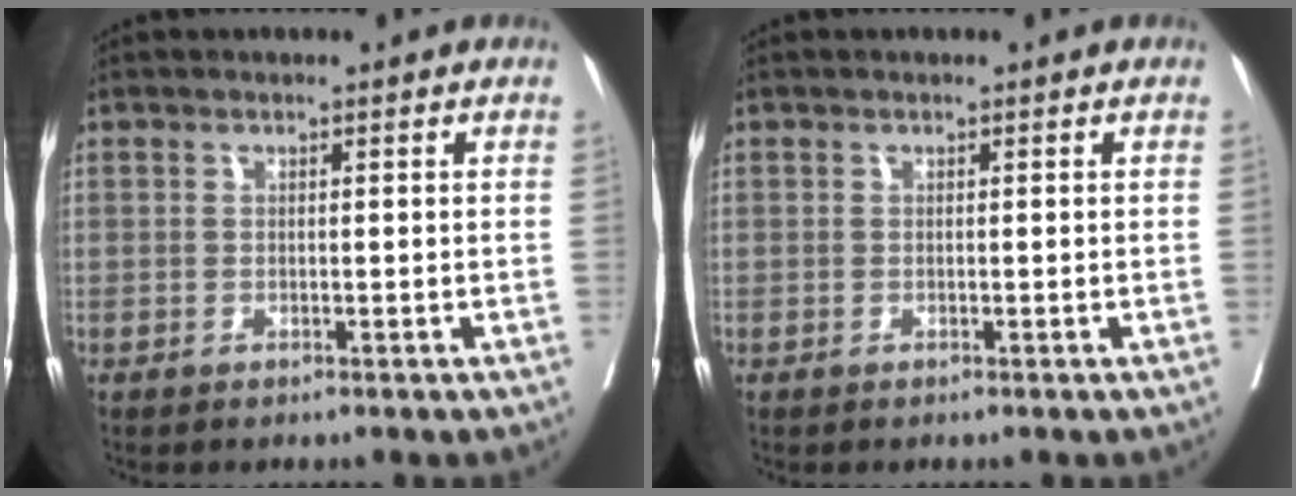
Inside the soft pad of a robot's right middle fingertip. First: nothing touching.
{"total": 0.0}